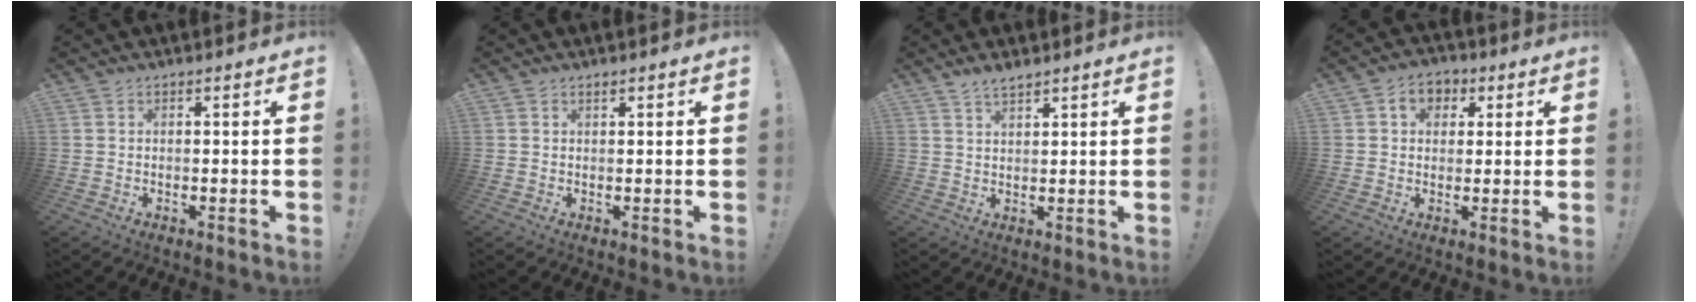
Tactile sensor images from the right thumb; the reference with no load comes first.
{"total": 0.7, "force": [0.6, 0.1, 0.3], "torque": [-0.004, -0.001, 0.011]}
{"total": 3.3, "force": [2.8, 0.8, 1.4], "torque": [-0.019, -0.019, 0.049]}
{"total": 6.4, "force": [2.1, 5.1, 3.4], "torque": [-0.051, 0.003, 0.038]}